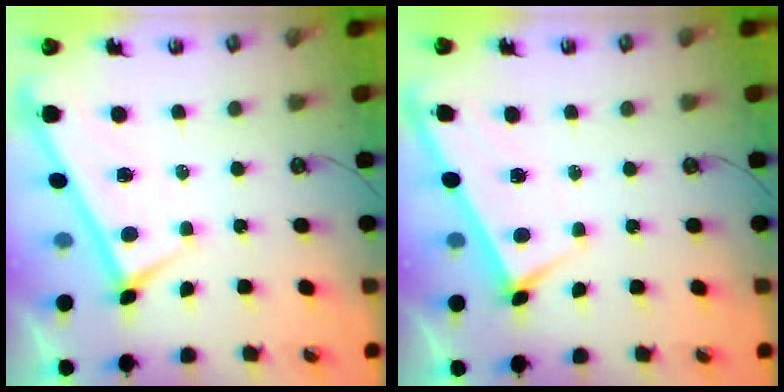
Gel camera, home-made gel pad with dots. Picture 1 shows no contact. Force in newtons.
{"total": 3.2, "press": 3.2, "slide": 0.2}